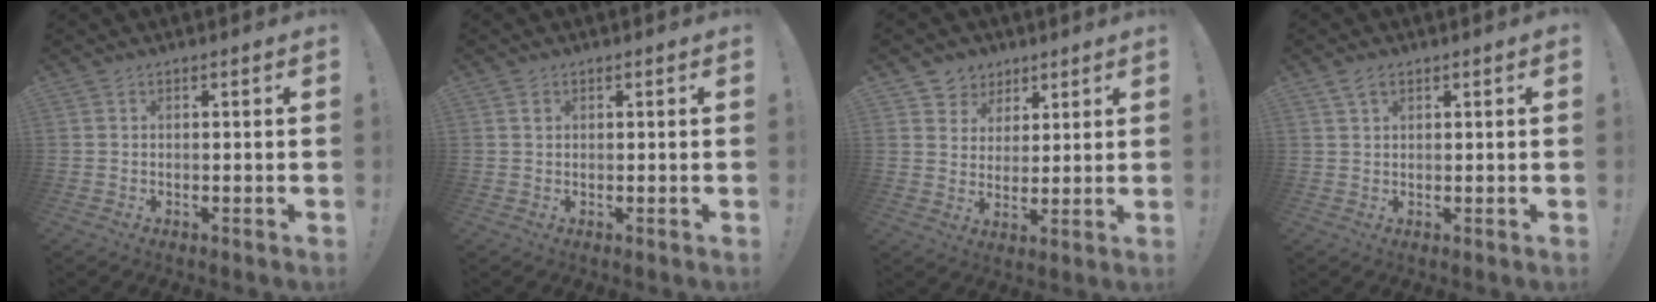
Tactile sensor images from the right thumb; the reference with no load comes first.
{"total": 0.8, "force": [0.3, 0.7, 0.3], "torque": [0.009, -0.002, 0.002]}
{"total": 6.8, "force": [3.2, 5.9, 0.4], "torque": [-0.009, -0.024, 0.068]}
{"total": 2.9, "force": [1.6, 1.3, 2.0], "torque": [-0.034, -0.003, 0.030]}